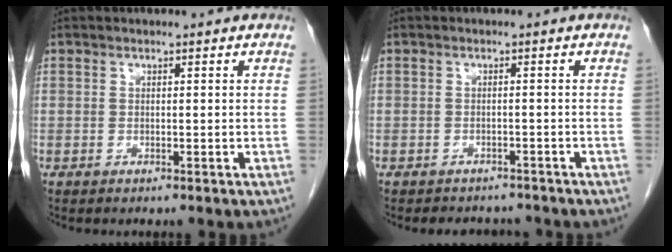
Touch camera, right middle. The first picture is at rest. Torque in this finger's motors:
{"motor_torque": [0.03, -0.02, 0.00, 0.00]}